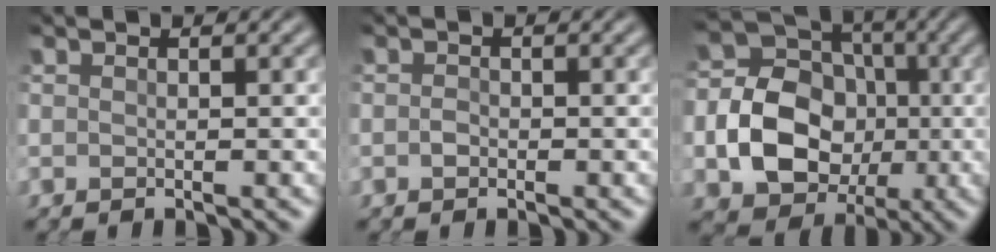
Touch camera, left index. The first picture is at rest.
{"total": 0.5, "force": [-0.2, 0.4, 0.3], "torque": [-0.005, 0.003, -0.004]}
{"total": 10.2, "force": [-1.6, 8.2, 5.9], "torque": [-0.102, -0.004, -0.040]}